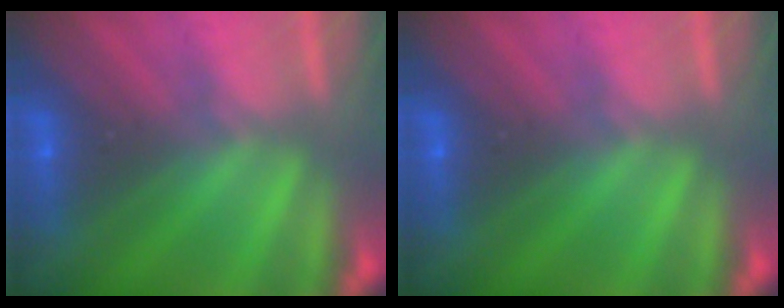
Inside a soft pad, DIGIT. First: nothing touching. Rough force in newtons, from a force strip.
{"total": 0.0}